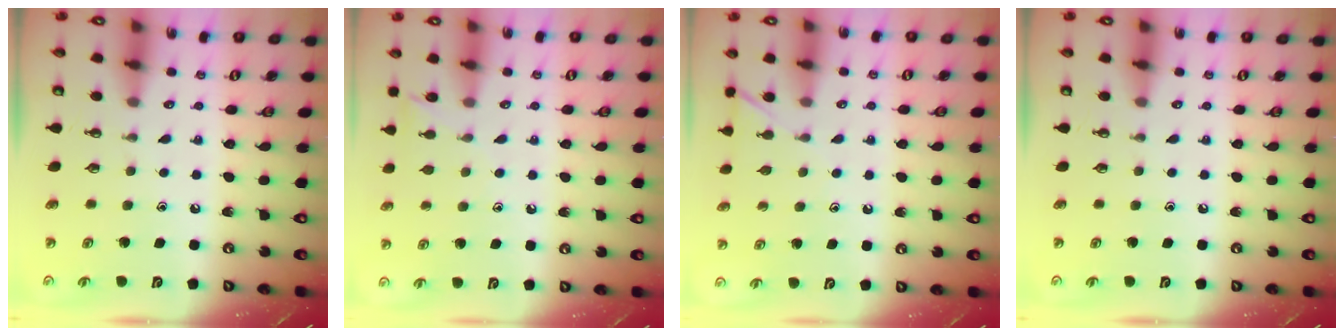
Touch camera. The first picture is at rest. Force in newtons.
{"total": 5.7, "press": 5.6, "slide": 0.6}
{"total": 6.3, "press": 6.3, "slide": 0.6}
{"total": 0.0}